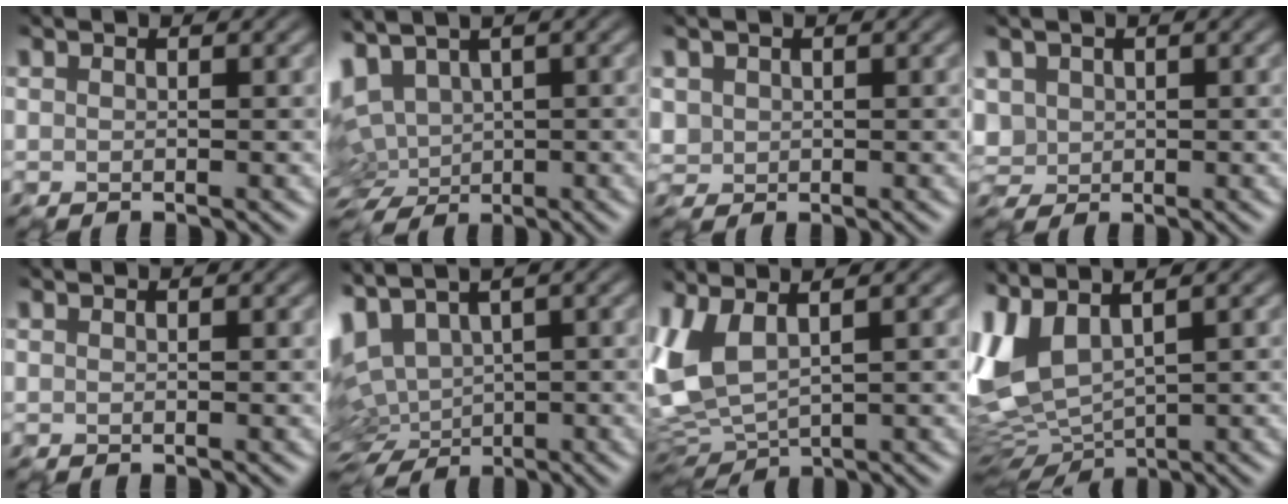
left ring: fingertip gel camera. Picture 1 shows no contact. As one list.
[{"total": 6.1, "force": [-0.6, 4.2, 4.4], "torque": [-0.088, -0.013, 0.000]}, {"total": 1.5, "force": [0.4, 1.4, 0.2], "torque": [-0.013, 0.000, 0.008]}, {"total": 3.4, "force": [0.6, 2.9, 1.5], "torque": [-0.058, 0.017, 0.018]}, {"total": 0.0}, {"total": 8.2, "force": [-0.9, 5.4, 6.0], "torque": [-0.120, -0.021, 0.012]}, {"total": 5.3, "force": [0.9, 2.6, 4.6], "torque": [-0.112, 0.005, 0.014]}, {"total": 5.6, "force": [0.1, 2.9, 4.9], "torque": [-0.107, -0.004, 0.002]}]